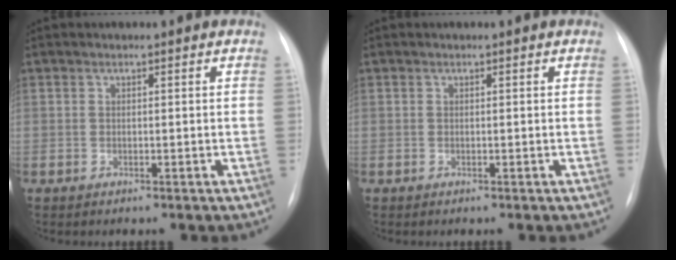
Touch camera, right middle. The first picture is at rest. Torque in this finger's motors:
{"motor_torque": [-0.18, 0.04, -0.02, 0.00]}